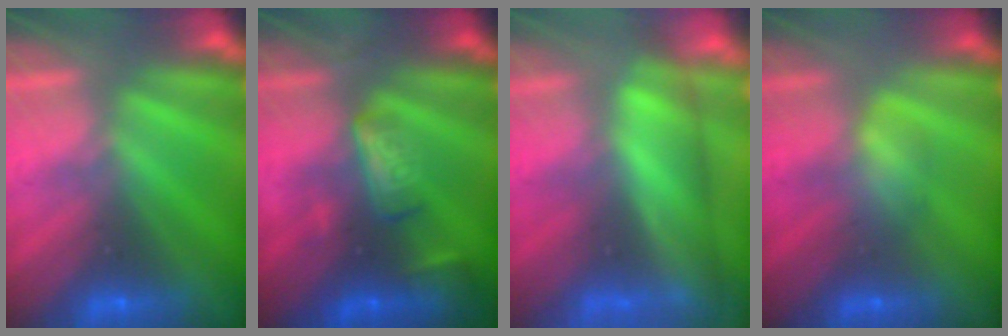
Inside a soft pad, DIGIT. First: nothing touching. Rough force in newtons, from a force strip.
{"total": 2.7}
{"total": 4.0}
{"total": 2.8}